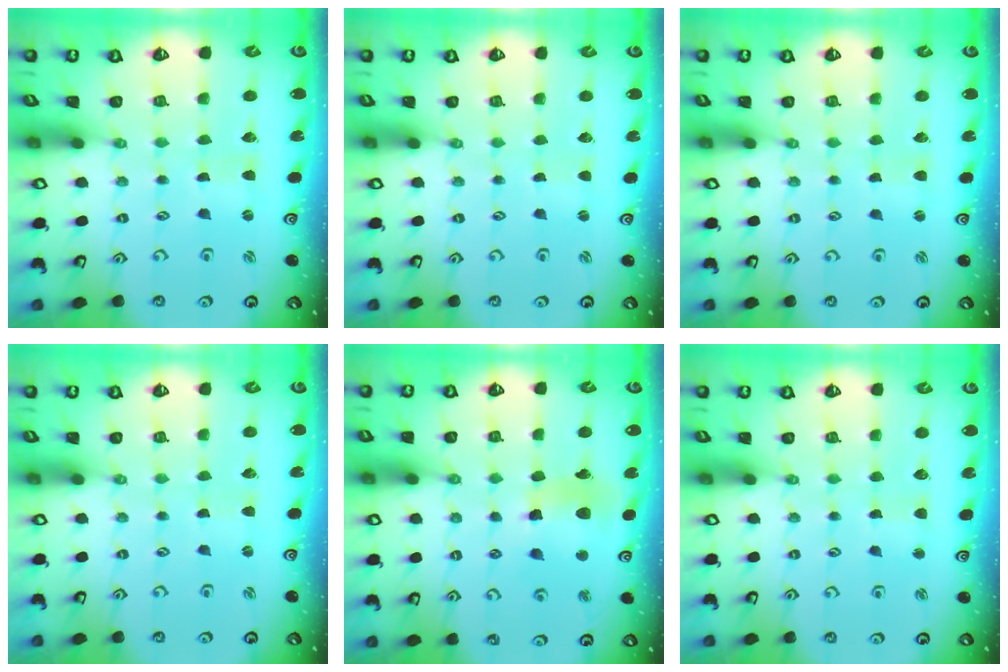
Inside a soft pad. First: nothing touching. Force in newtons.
{"total": 0.0}
{"total": 1.8, "press": 1.8, "slide": 0.3}
{"total": 0.0}
{"total": 11.8, "press": 11.7, "slide": 1.6}
{"total": 2.5, "press": 2.5, "slide": 0.5}